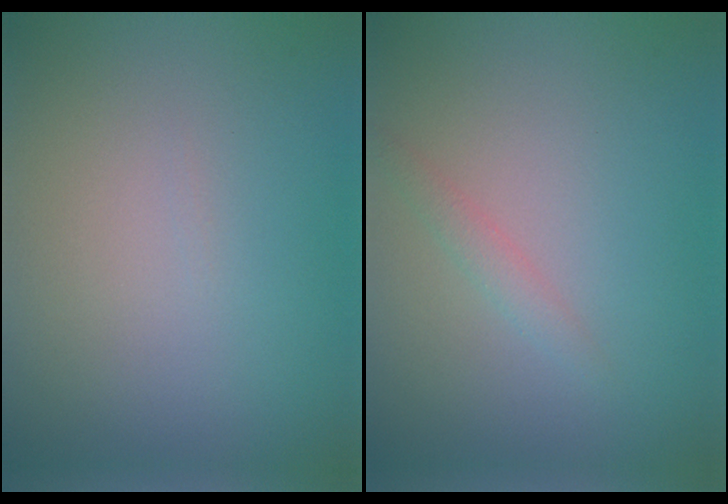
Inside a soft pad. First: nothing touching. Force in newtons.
{"total": 1.1, "press": 1.1, "slide": 0.1}